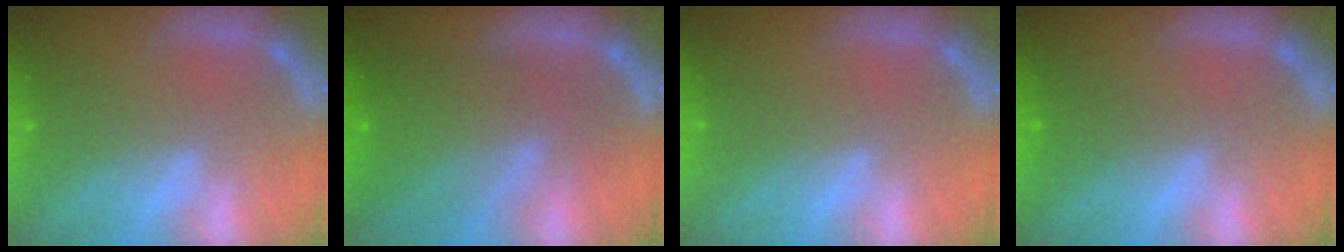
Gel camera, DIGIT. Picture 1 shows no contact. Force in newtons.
{"total": 8.6}
{"total": 0.0}
{"total": 0.9}